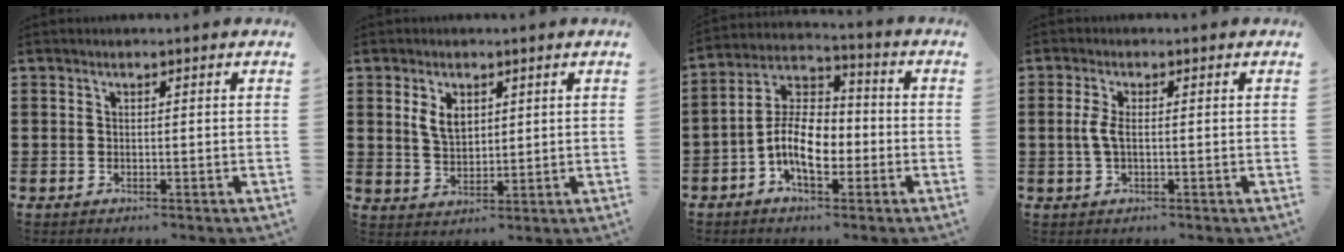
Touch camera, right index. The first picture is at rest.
{"total": 3.9, "force": [1.6, 2.5, 2.6], "torque": [-0.059, 0.008, 0.029]}
{"total": 9.5, "force": [-2.9, 5.0, 7.6], "torque": [-0.166, 0.006, -0.059]}
{"total": 3.1, "force": [-0.2, 1.0, 2.9], "torque": [-0.076, -0.007, -0.011]}